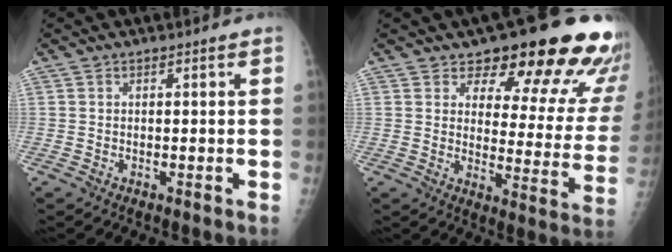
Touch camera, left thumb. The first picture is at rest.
{"total": 20.5, "force": [16.1, 7.5, 10.2], "torque": [-0.077, -0.098, 0.188]}